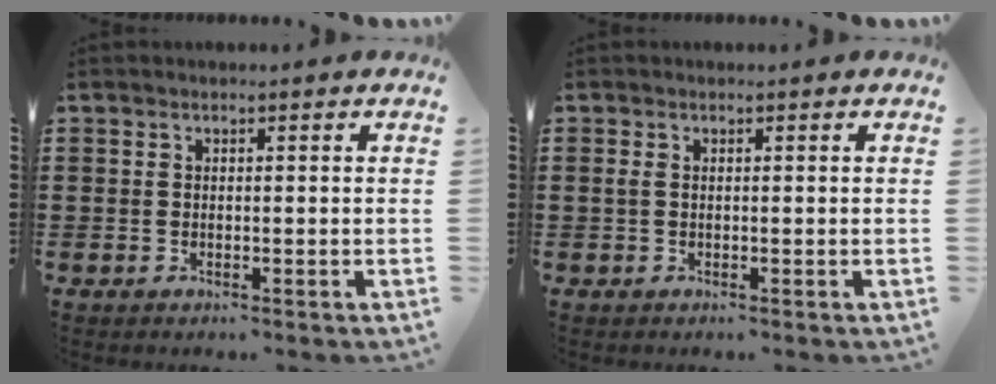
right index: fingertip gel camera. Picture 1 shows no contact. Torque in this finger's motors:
{"motor_torque": [0.57, 0.17, 0.19, 0.04]}